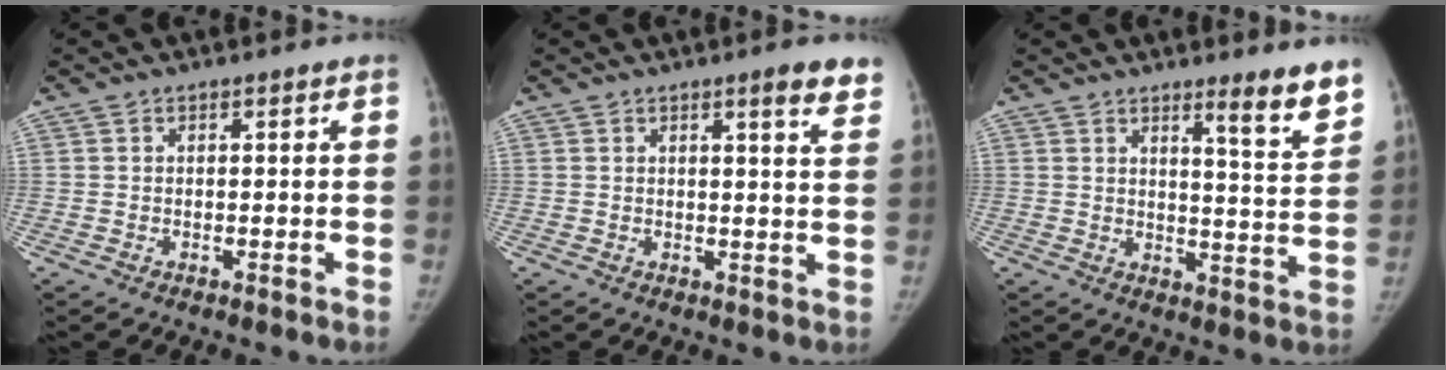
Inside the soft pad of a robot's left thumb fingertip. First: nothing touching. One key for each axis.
{"total": 5.5, "fx": 3.7, "fy": 0.7, "fz": 4.0, "tx": -0.038, "ty": -0.017, "tz": 0.044}
{"total": 8.4, "fx": 6.1, "fy": 0.7, "fz": 5.7, "tx": -0.061, "ty": -0.050, "tz": 0.086}